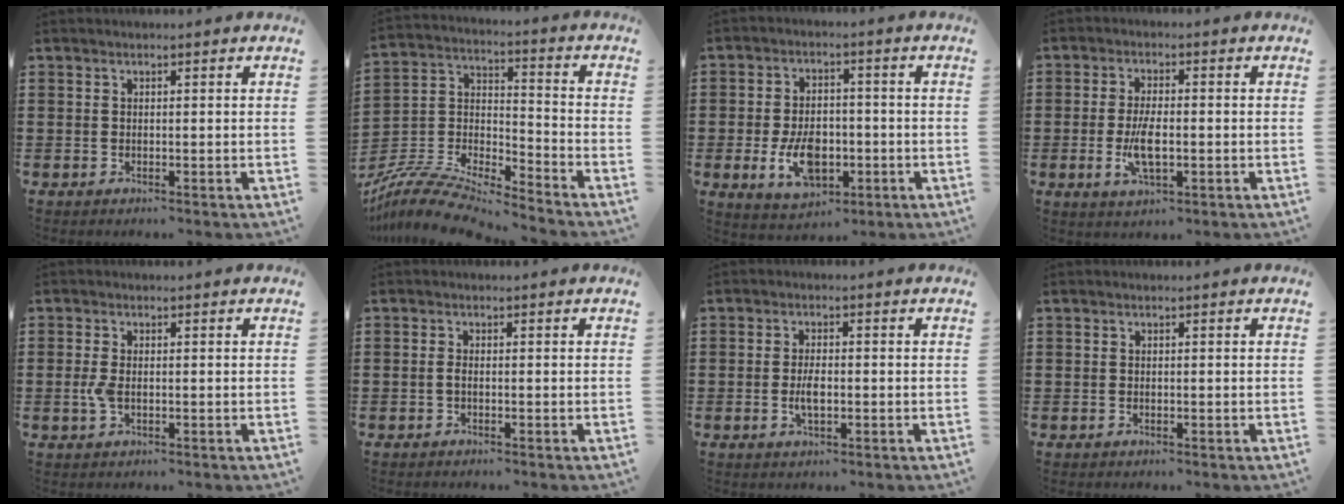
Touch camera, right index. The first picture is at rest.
{"total": 9.6, "force": [-9.1, 1.1, 2.9], "torque": [-0.068, 0.004, -0.185]}
{"total": 7.9, "force": [-2.1, 5.0, 5.8], "torque": [-0.109, 0.000, -0.042]}
{"total": 5.8, "force": [-1.1, 2.3, 5.2], "torque": [-0.110, -0.003, -0.023]}
{"total": 2.6, "force": [-0.4, 1.3, 2.3], "torque": [-0.066, -0.007, -0.014]}
{"total": 1.1, "force": [-0.7, 0.1, 0.8], "torque": [-0.025, -0.008, -0.015]}
{"total": 3.4, "force": [-0.6, 1.4, 3.1], "torque": [-0.064, -0.001, -0.012]}
{"total": 0.0}